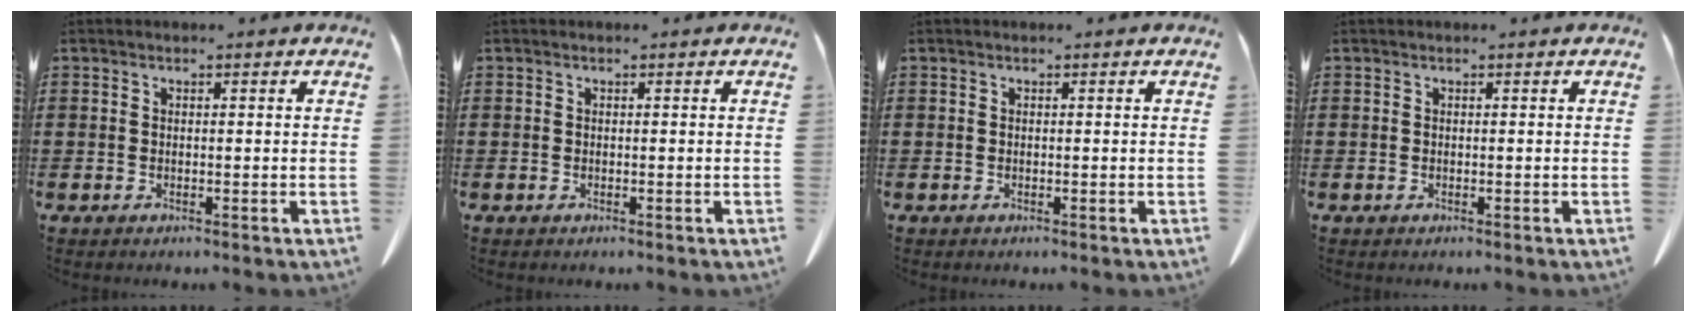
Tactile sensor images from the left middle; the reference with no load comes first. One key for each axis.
{"total": 0.0}
{"total": 0.0}
{"total": 0.0}